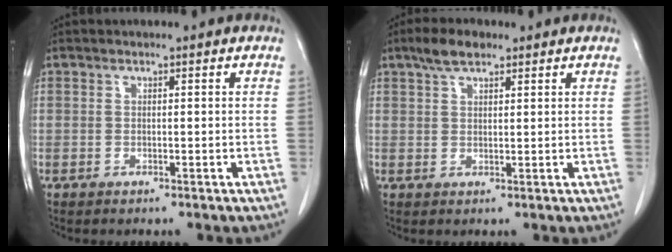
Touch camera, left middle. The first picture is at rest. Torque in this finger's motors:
{"motor_torque": [0.28, -0.32, -0.09, 0.00]}